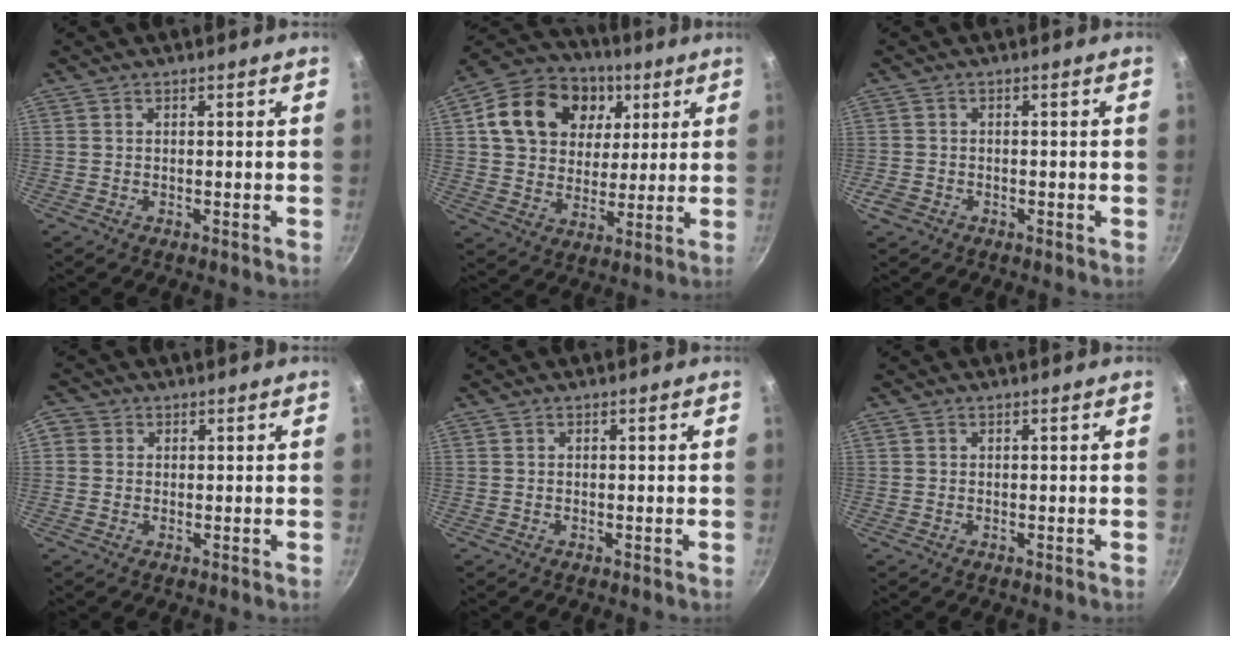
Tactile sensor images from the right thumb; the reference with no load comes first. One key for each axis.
{"total": 19.5, "fx": 6.1, "fy": 15.2, "fz": 10.5, "tx": -0.165, "ty": 0.008, "tz": 0.097}
{"total": 2.3, "fx": -1.1, "fy": 1.7, "fz": 1.2, "tx": -0.026, "ty": 0.005, "tz": -0.022}
{"total": 2.7, "fx": 0.3, "fy": 2.5, "fz": 0.7, "tx": 0.006, "ty": 0.000, "tz": -0.004}
{"total": 0.0}
{"total": 0.0}